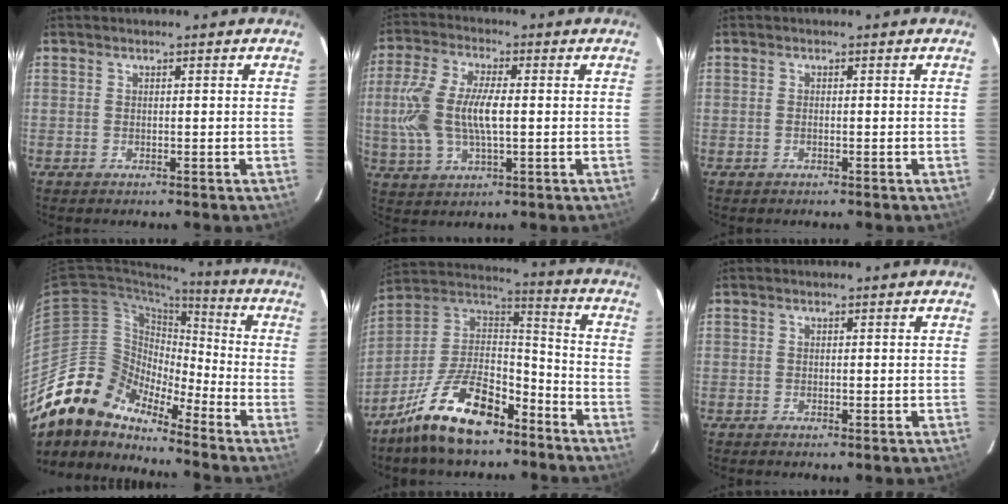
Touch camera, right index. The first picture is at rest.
{"total": 12.5, "force": [0.1, 5.4, 11.3], "torque": [-0.242, 0.006, 0.003]}
{"total": 0.5, "force": [-0.2, 0.3, 0.4], "torque": [-0.010, 0.001, -0.005]}
{"total": 13.8, "force": [-12.0, 5.6, 3.9], "torque": [-0.069, 0.018, -0.239]}
{"total": 19.0, "force": [-12.5, 8.3, 11.8], "torque": [-0.237, 0.014, -0.218]}
{"total": 0.5, "force": [-0.2, 0.2, 0.5], "torque": [-0.008, -0.002, -0.005]}